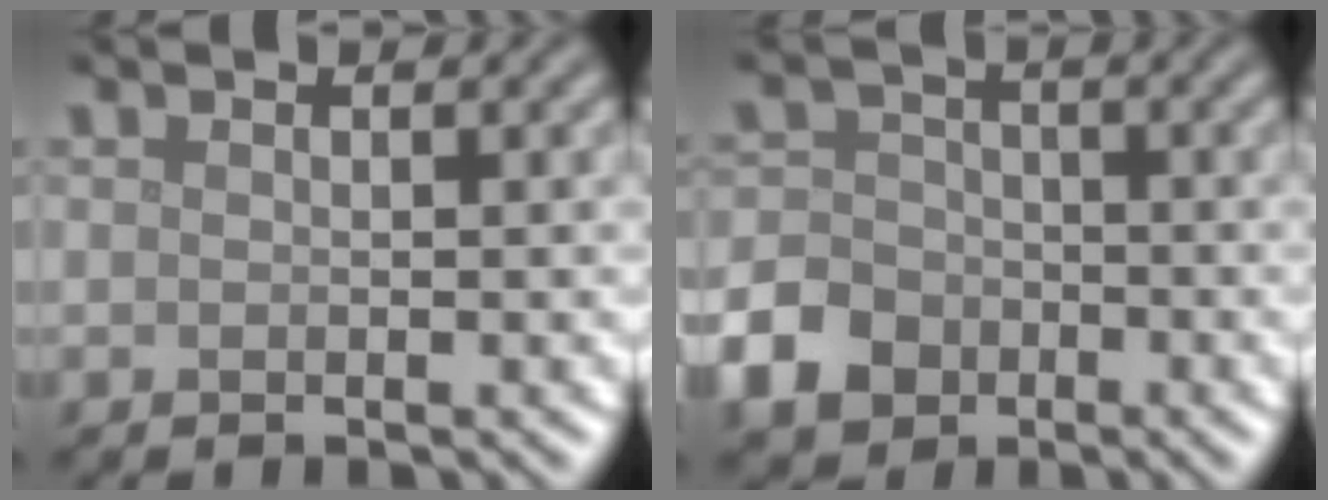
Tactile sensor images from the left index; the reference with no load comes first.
{"total": 5.8, "force": [-3.1, 4.4, 2.1], "torque": [-0.040, -0.010, -0.072]}